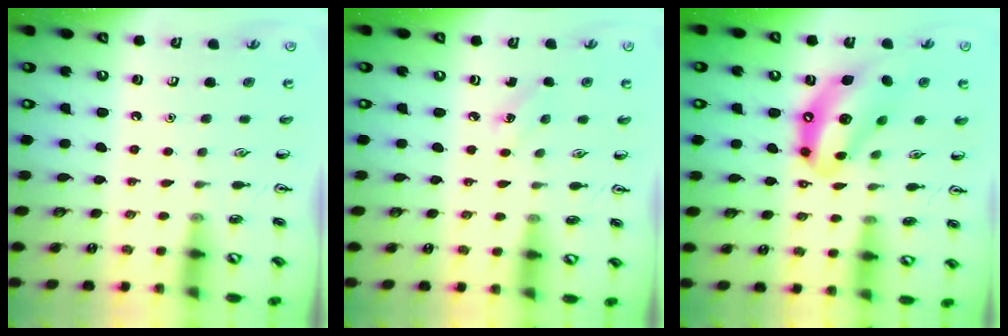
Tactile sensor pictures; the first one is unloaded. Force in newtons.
{"total": 2.3, "press": 2.2, "slide": 0.8}
{"total": 13.9, "press": 13.0, "slide": 4.8}